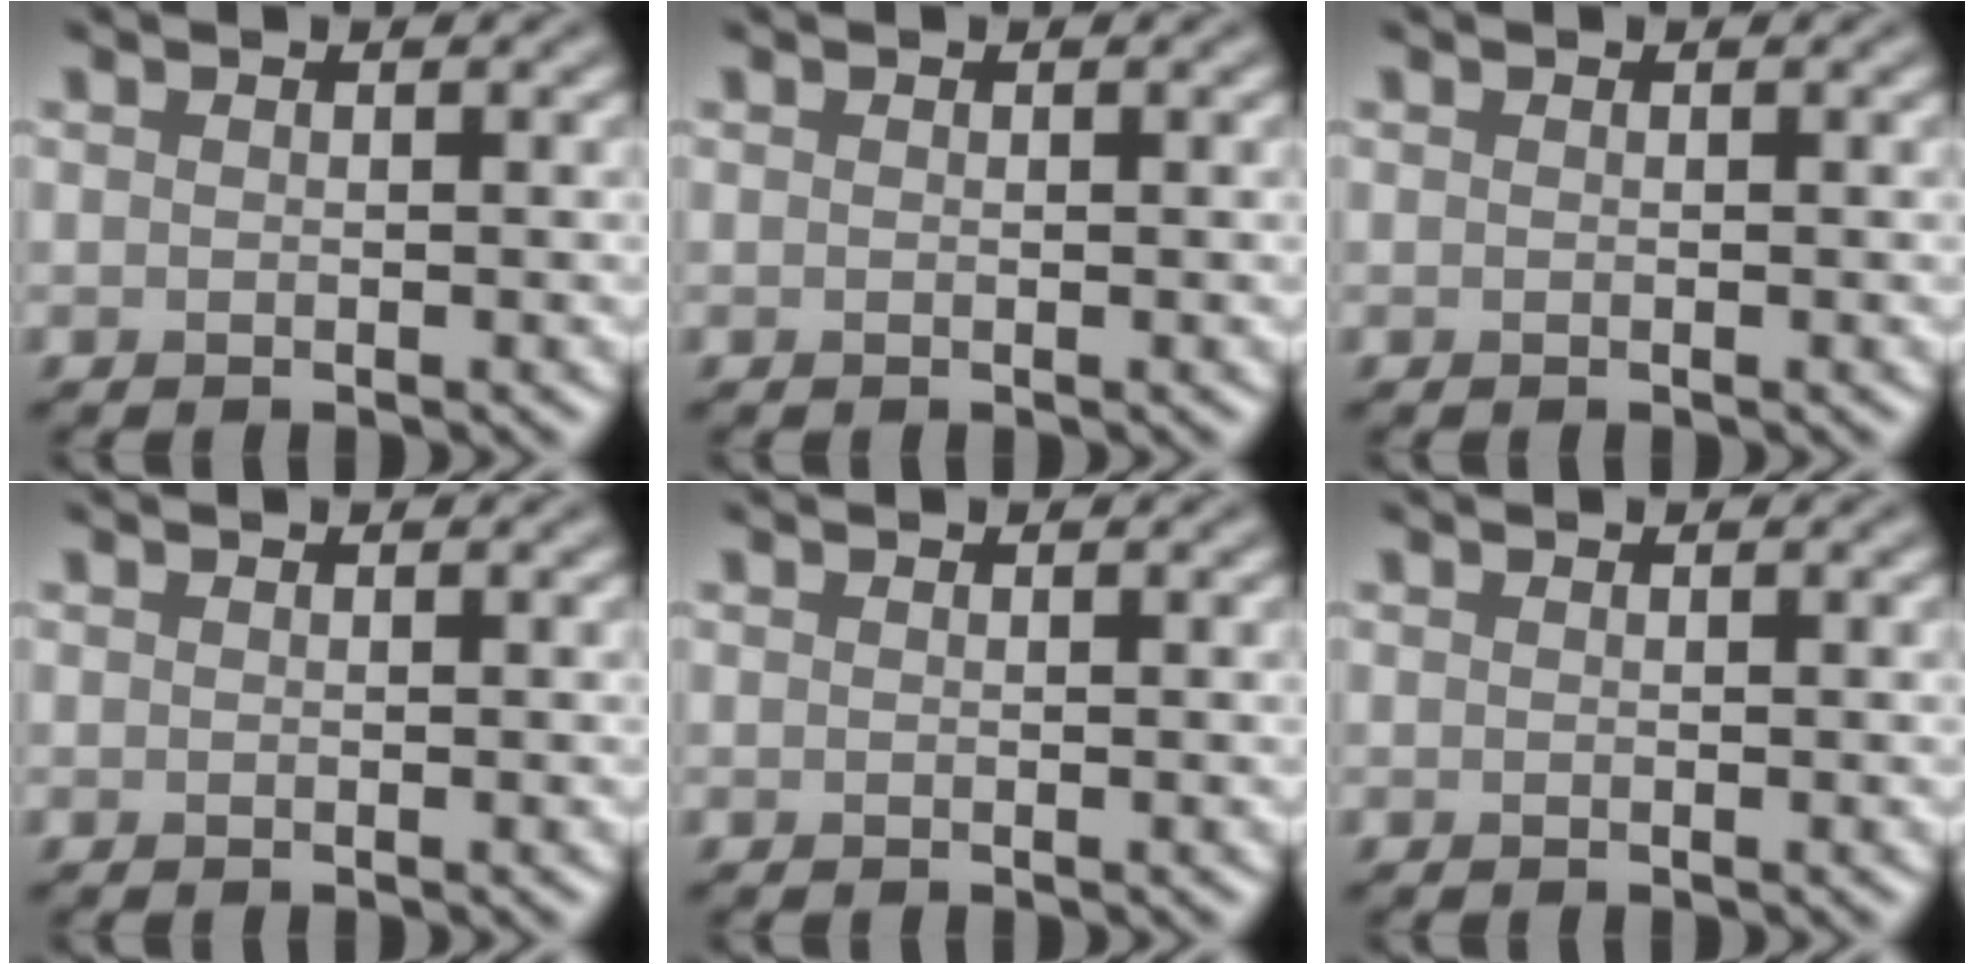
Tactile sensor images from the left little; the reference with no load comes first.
{"total": 0.0}
{"total": 0.0}
{"total": 0.0}
{"total": 0.0}
{"total": 0.0}